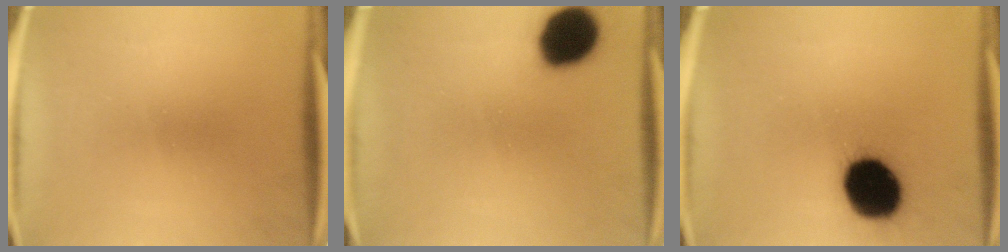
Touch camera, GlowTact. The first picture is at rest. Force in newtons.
{"total": 13.7}
{"total": 19.4}